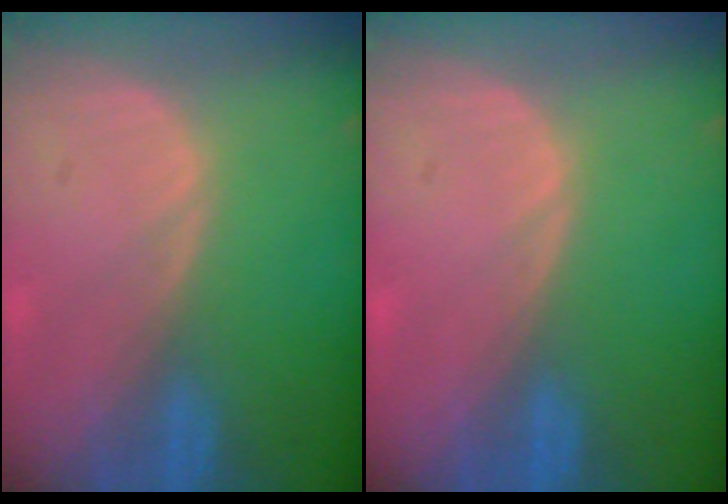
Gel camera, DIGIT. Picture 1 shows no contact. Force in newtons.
{"total": 0.0}